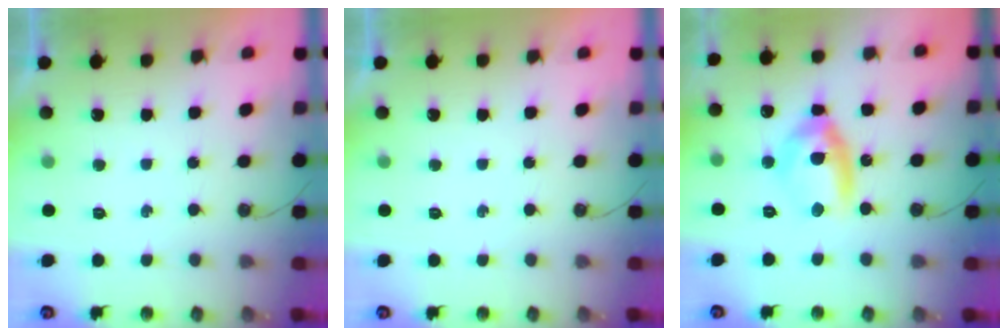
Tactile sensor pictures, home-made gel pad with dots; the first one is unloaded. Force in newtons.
{"total": 0.0}
{"total": 12.8, "press": 12.7, "slide": 1.1}